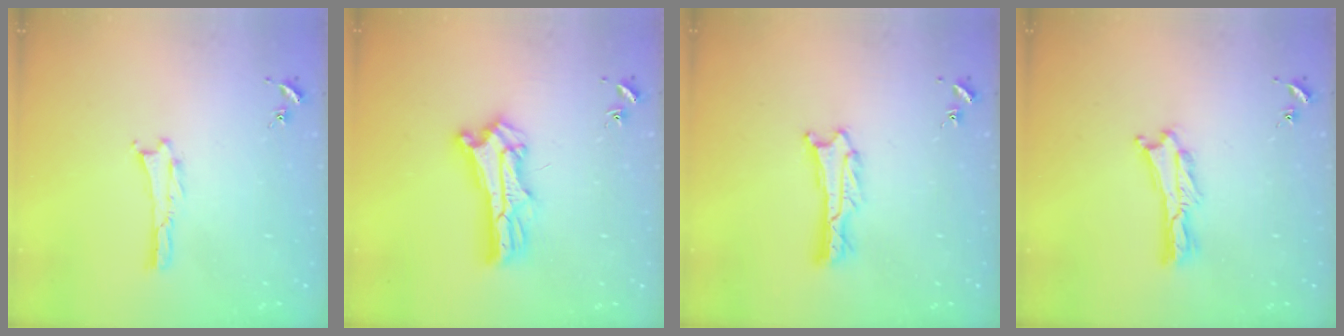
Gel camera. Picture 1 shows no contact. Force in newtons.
{"total": 9.8, "press": 9.7, "slide": 0.7}
{"total": 1.1, "press": 1.1, "slide": 0.2}
{"total": 1.2, "press": 1.1, "slide": 0.3}